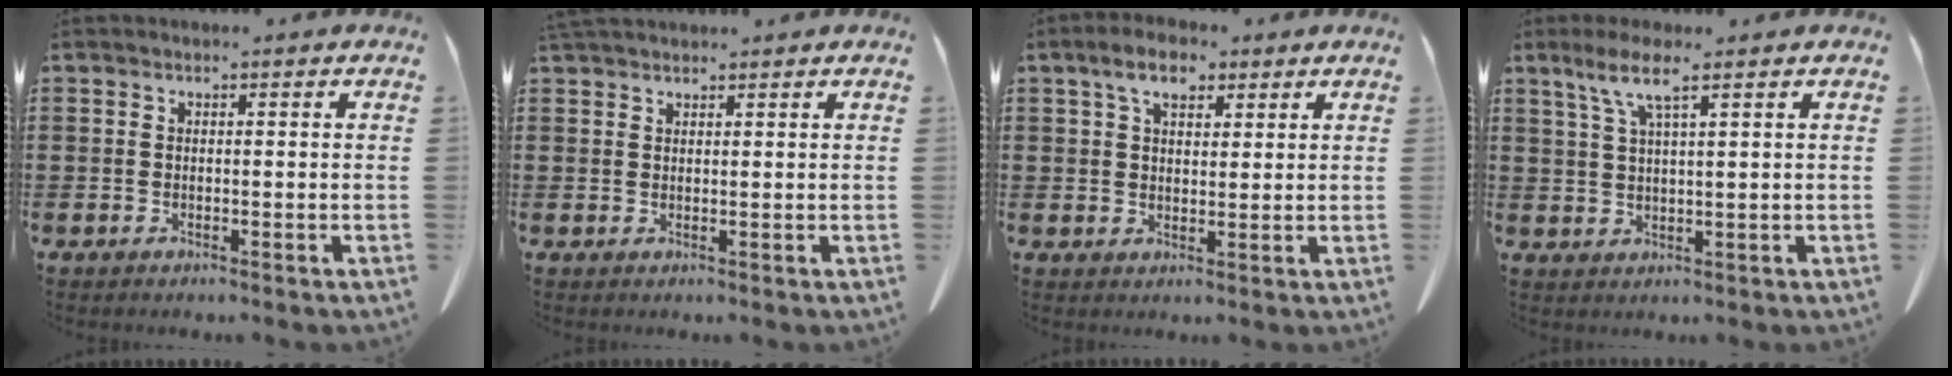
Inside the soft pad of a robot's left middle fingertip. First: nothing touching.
{"total": 1.8, "force": [1.7, 0.4, 0.5], "torque": [-0.015, 0.001, 0.034]}
{"total": 5.5, "force": [3.4, 2.9, 3.3], "torque": [-0.070, 0.010, 0.059]}
{"total": 5.1, "force": [3.0, 0.4, 4.1], "torque": [-0.087, 0.002, 0.052]}